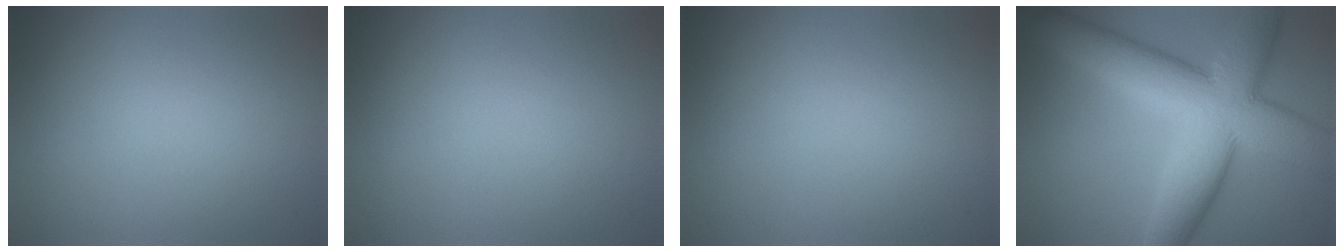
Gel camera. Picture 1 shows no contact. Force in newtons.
{"total": 0.0}
{"total": 0.0}
{"total": 12.0, "press": 12.0, "slide": 0.8}